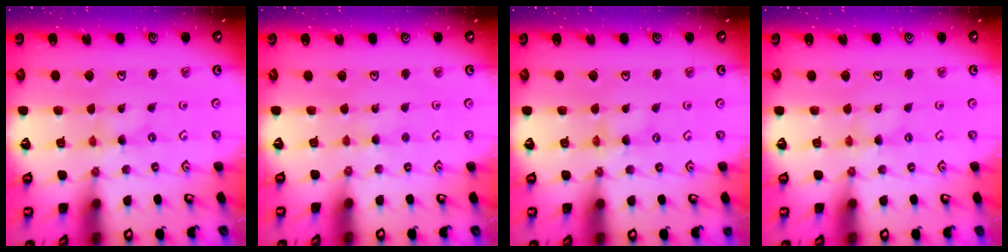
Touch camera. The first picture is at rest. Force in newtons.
{"total": 2.6, "press": 2.6, "slide": 0.3}
{"total": 1.6, "press": 1.6, "slide": 0.2}
{"total": 0.7, "press": 0.7, "slide": 0.2}